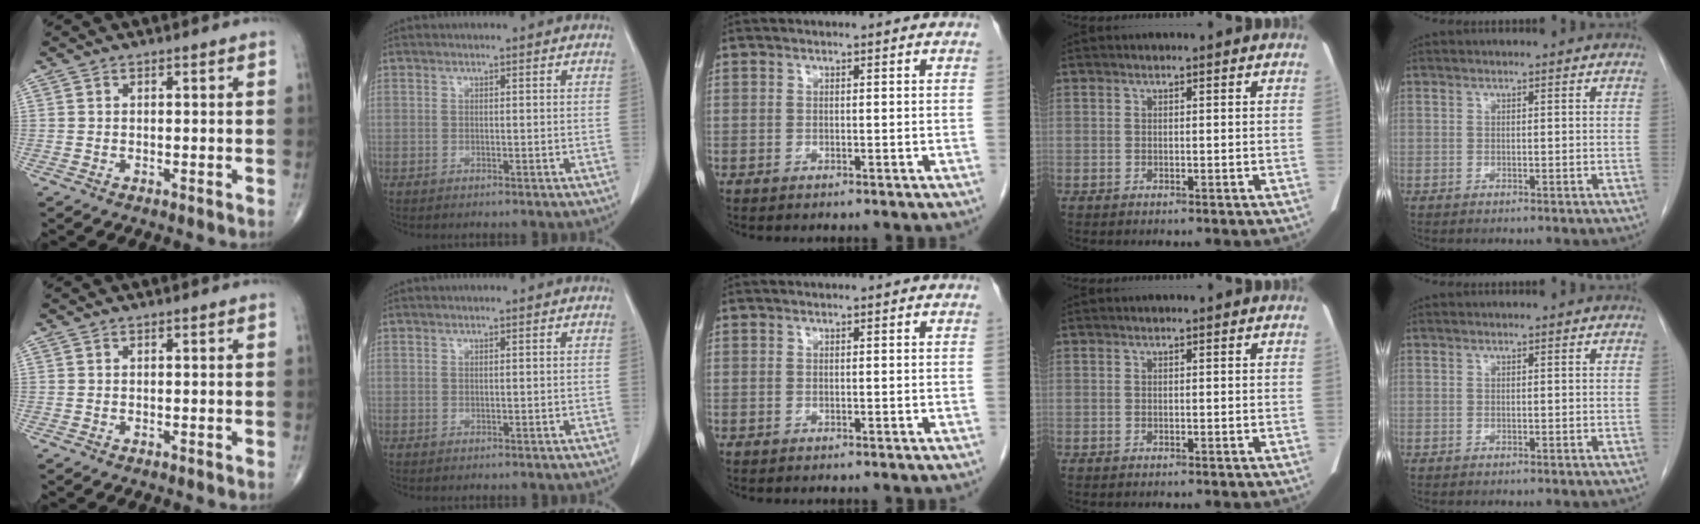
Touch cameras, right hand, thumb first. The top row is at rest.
{}